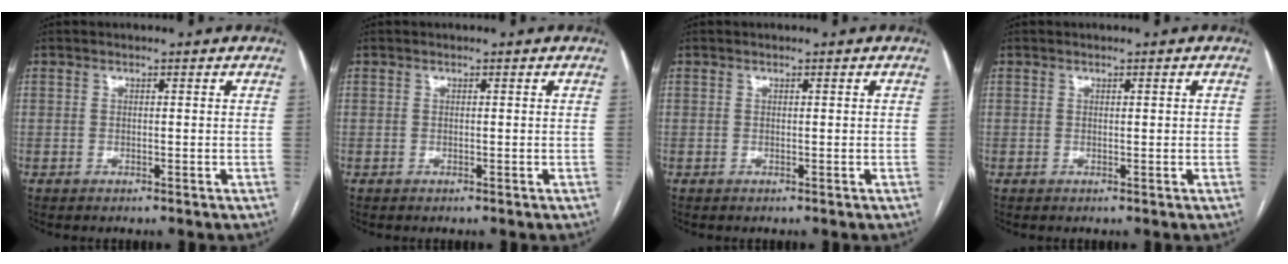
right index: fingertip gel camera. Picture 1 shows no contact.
{"total": 0.0}
{"total": 0.0}
{"total": 0.6, "force": [0.1, 0.2, 0.6], "torque": [-0.010, 0.001, 0.003]}